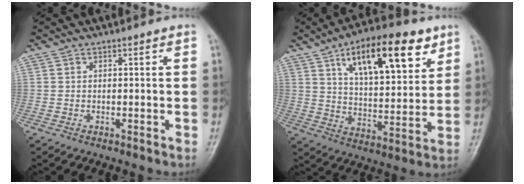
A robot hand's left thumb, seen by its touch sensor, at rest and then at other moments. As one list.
[{"total": 19.0, "force": [9.7, 7.9, 14.4], "torque": [-0.186, -0.032, 0.158]}]